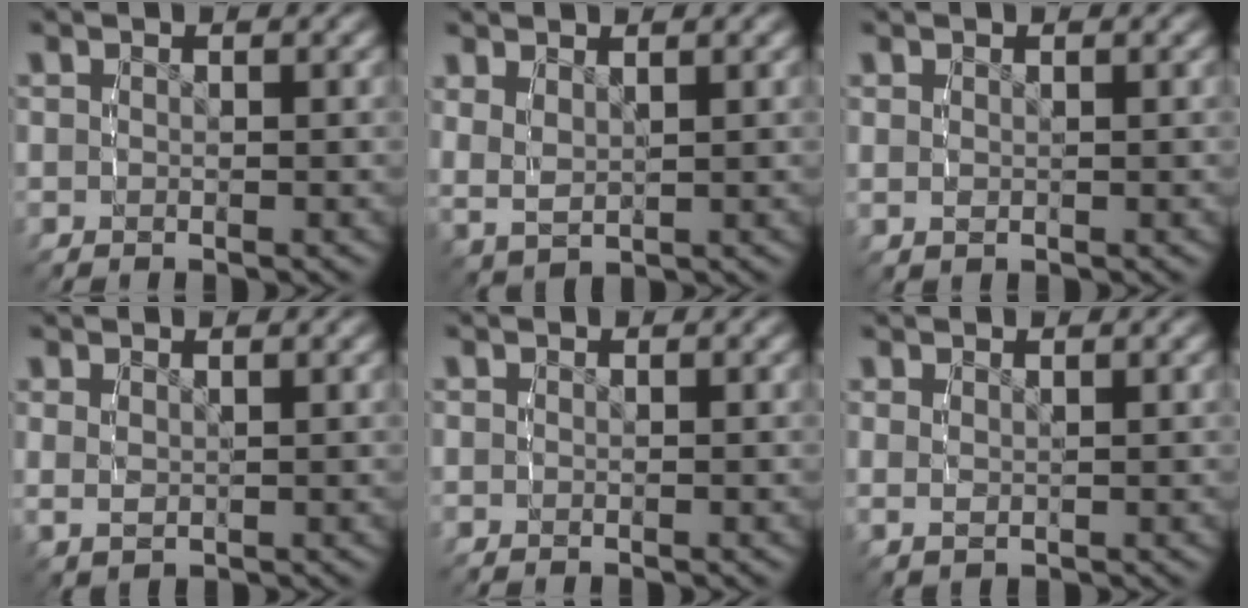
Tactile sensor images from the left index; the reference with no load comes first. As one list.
[{"total": 3.7, "force": [1.4, 2.8, 2.1], "torque": [-0.064, -0.006, 0.032]}, {"total": 0.7, "force": [0.2, 0.0, 0.7], "torque": [-0.018, -0.002, 0.011]}, {"total": 1.5, "force": [0.9, 0.7, 1.0], "torque": [-0.027, -0.003, 0.026]}, {"total": 0.0}, {"total": 1.2, "force": [0.8, 0.2, 0.8], "torque": [-0.018, 0.000, 0.023]}]